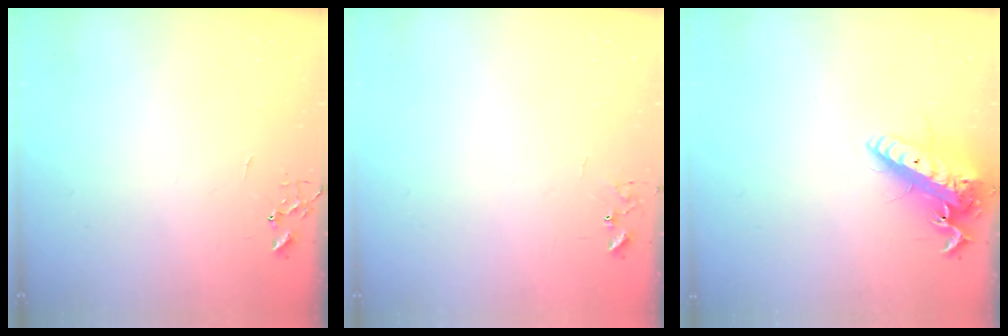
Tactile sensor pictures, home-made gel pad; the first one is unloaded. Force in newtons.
{"total": 5.9, "press": 5.9, "slide": 0.5}
{"total": 17.4, "press": 17.0, "slide": 3.4}